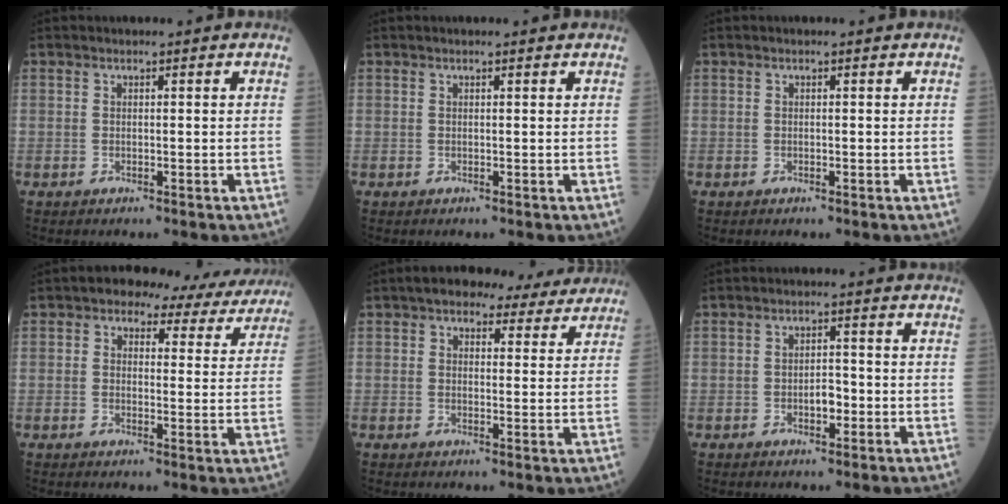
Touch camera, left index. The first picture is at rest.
{"total": 1.0, "force": [0.9, 0.0, 0.4], "torque": [-0.012, 0.006, 0.013]}
{"total": 0.0}
{"total": 9.7, "force": [8.1, 4.3, 3.1], "torque": [-0.021, 0.017, 0.077]}
{"total": 8.6, "force": [7.1, 3.4, 3.5], "torque": [-0.038, 0.021, 0.085]}
{"total": 2.5, "force": [-0.8, 1.2, 2.1], "torque": [-0.032, 0.004, -0.012]}